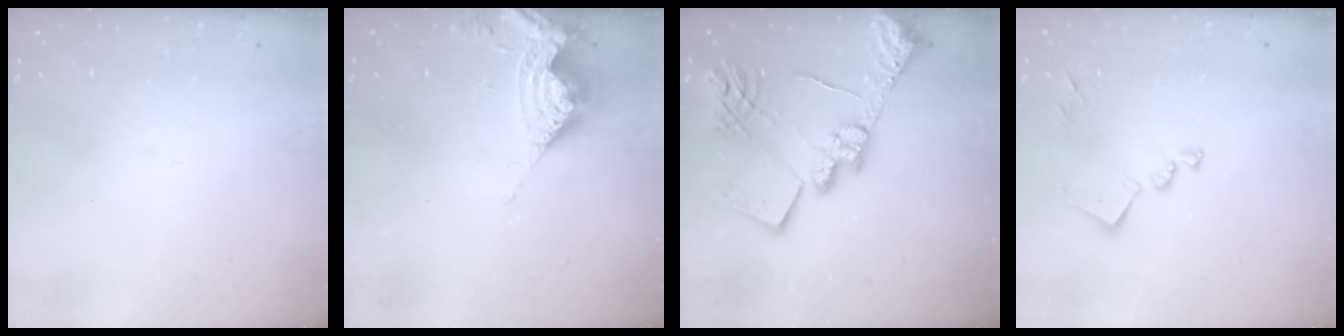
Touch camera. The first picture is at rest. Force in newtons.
{"total": 9.6, "press": 9.5, "slide": 1.4}
{"total": 19.4, "press": 19.4, "slide": 1.9}
{"total": 11.0, "press": 11.0, "slide": 0.4}